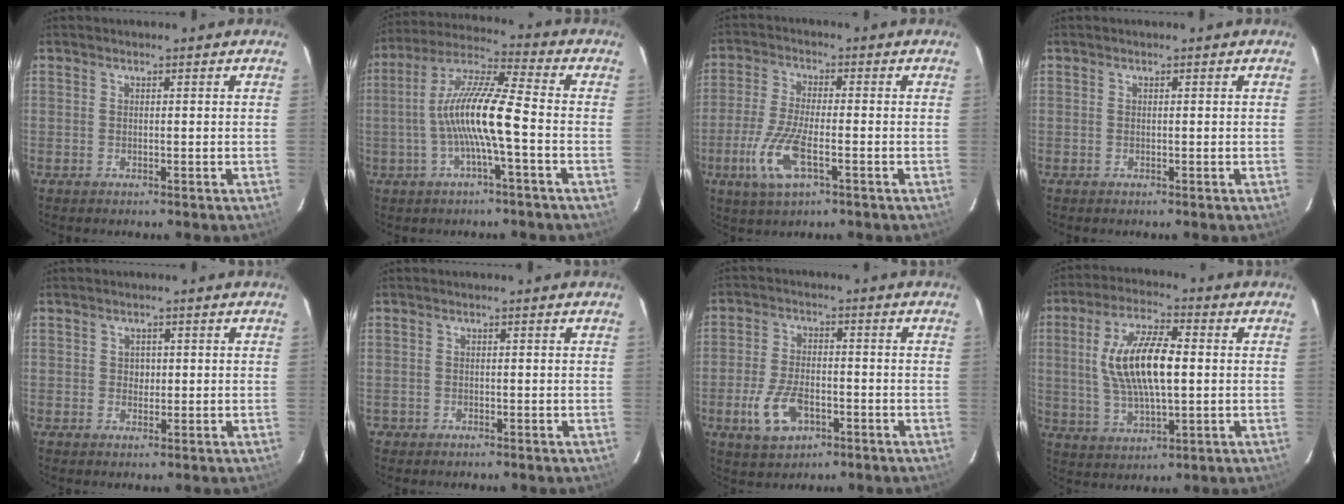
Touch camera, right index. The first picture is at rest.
{"total": 12.0, "force": [-2.5, 0.9, 11.7], "torque": [-0.231, 0.015, -0.051]}
{"total": 9.5, "force": [-3.7, 2.8, 8.3], "torque": [-0.184, -0.012, -0.073]}
{"total": 0.0}
{"total": 1.6, "force": [0.1, 1.6, 0.4], "torque": [-0.002, 0.005, 0.002]}
{"total": 1.1, "force": [-0.6, 0.9, -0.1], "torque": [-0.002, 0.004, -0.010]}
{"total": 9.0, "force": [-3.7, 5.1, 6.5], "torque": [-0.145, -0.002, -0.060]}
{"total": 13.6, "force": [1.1, 5.1, 12.6], "torque": [-0.245, 0.009, 0.025]}